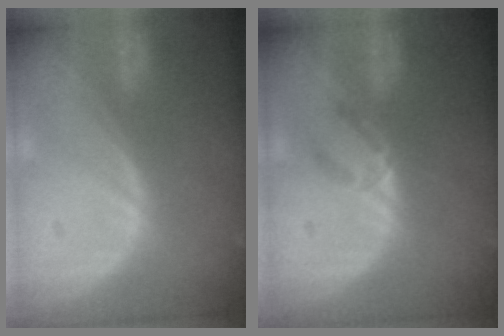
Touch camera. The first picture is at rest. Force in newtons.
{"total": 2.5, "press": 2.3, "slide": 1.0}